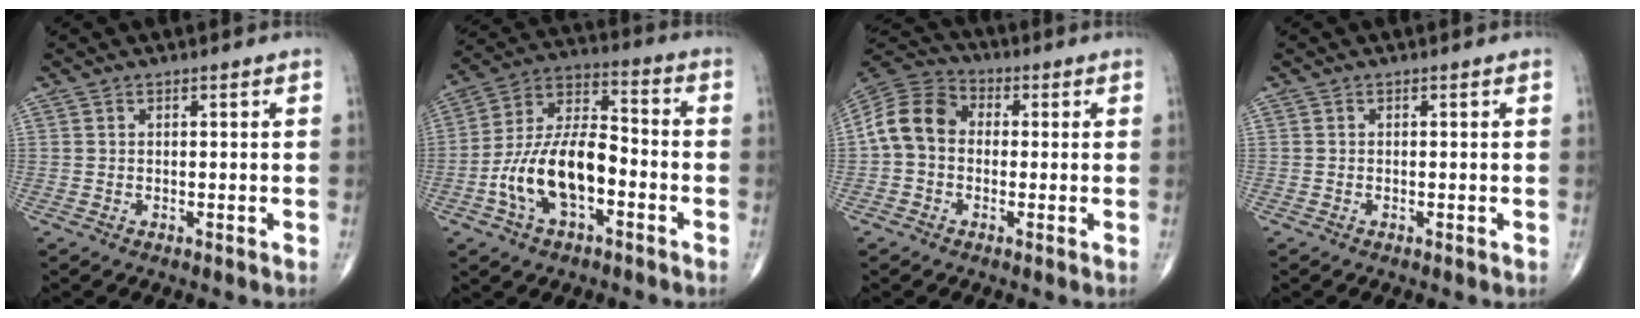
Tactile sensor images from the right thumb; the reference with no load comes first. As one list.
[{"total": 15.7, "force": [-4.7, 8.0, 12.7], "torque": [-0.233, 0.046, -0.088]}, {"total": 10.3, "force": [-0.4, 8.2, 6.3], "torque": [-0.109, 0.033, -0.021]}, {"total": 0.0}]